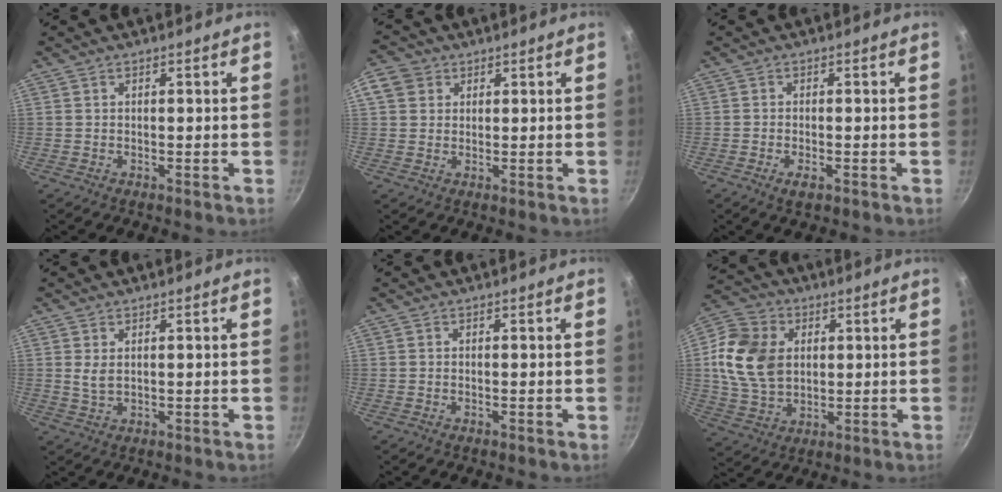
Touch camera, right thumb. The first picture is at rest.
{"total": 4.8, "force": [1.7, 4.1, 1.8], "torque": [-0.012, 0.002, 0.021]}
{"total": 2.6, "force": [-1.2, 1.1, 2.0], "torque": [-0.044, 0.000, -0.024]}
{"total": 2.5, "force": [0.7, 1.3, 1.9], "torque": [-0.036, -0.007, 0.017]}
{"total": 0.0}
{"total": 14.8, "force": [2.3, 11.2, 9.4], "torque": [-0.163, -0.005, 0.042]}